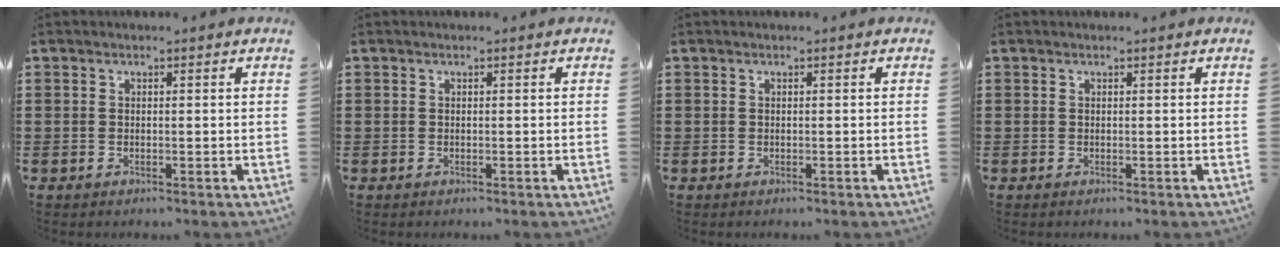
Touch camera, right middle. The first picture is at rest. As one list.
[{"total": 0.0}, {"total": 0.0}, {"total": 0.0}]